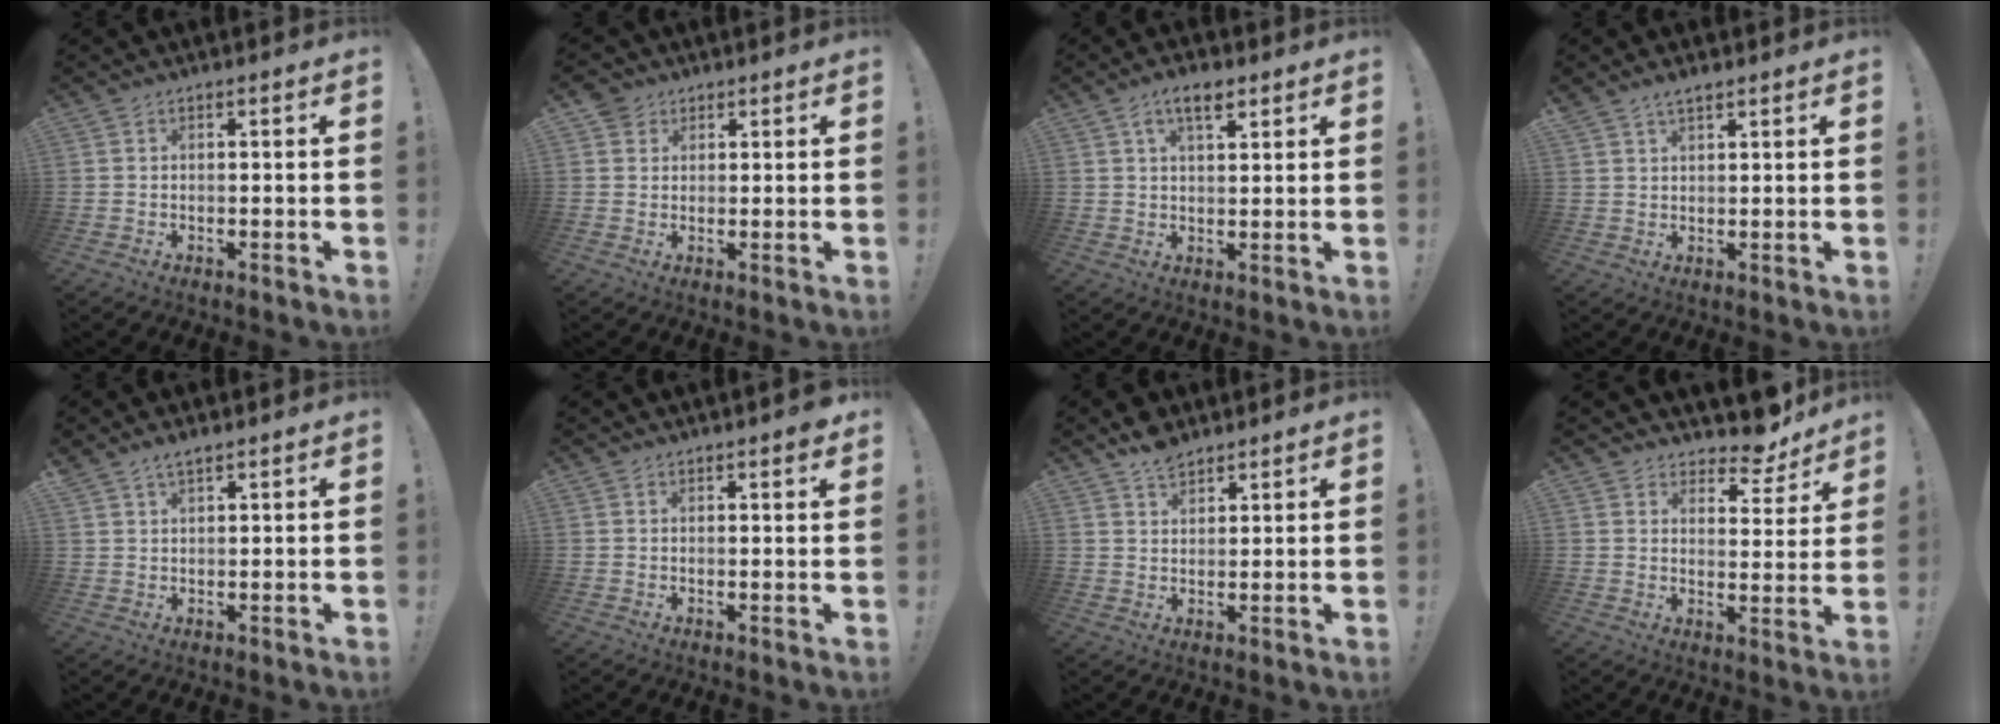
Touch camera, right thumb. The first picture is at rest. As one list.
[{"total": 3.4, "force": [1.9, 2.7, 0.4], "torque": [-0.010, -0.003, 0.037]}, {"total": 6.9, "force": [3.8, 3.0, 4.8], "torque": [-0.077, -0.010, 0.066]}, {"total": 2.8, "force": [2.3, 1.0, 1.4], "torque": [-0.015, -0.016, 0.040]}, {"total": 3.0, "force": [2.4, 0.9, 1.6], "torque": [-0.025, -0.014, 0.044]}, {"total": 1.9, "force": [1.6, 0.7, 0.7], "torque": [0.008, -0.013, 0.026]}, {"total": 5.9, "force": [5.0, 2.6, 2.0], "torque": [-0.028, -0.029, 0.091]}, {"total": 7.9, "force": [7.2, 2.7, 1.9], "torque": [-0.016, -0.076, 0.128]}]